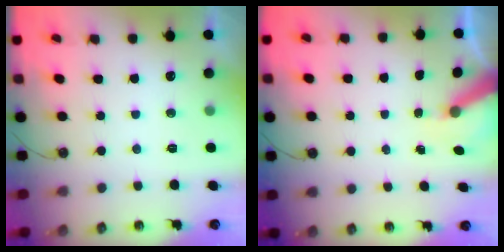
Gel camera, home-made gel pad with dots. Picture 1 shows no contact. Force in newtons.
{"total": 6.1, "press": 6.1, "slide": 0.7}